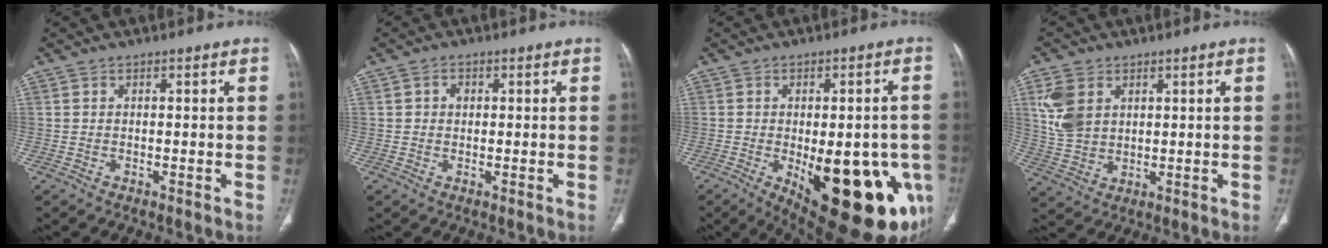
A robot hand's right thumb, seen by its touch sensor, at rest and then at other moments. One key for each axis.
{"total": 1.6, "fx": 0.3, "fy": 1.4, "fz": 0.7, "tx": -0.007, "ty": 0.002, "tz": 0.005}
{"total": 24.9, "fx": -7.9, "fy": 10.3, "fz": 21.2, "tx": -0.205, "ty": -0.011, "tz": -0.079}
{"total": 8.3, "fx": 3.0, "fy": 6.0, "fz": 5.0, "tx": -0.097, "ty": -0.009, "tz": 0.070}